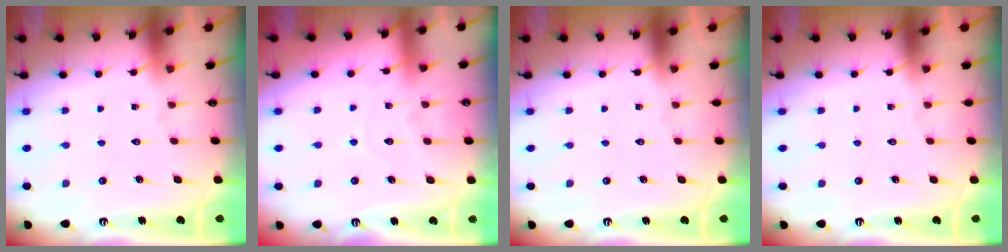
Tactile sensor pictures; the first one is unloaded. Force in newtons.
{"total": 6.0, "press": 5.9, "slide": 0.7}
{"total": 0.0}
{"total": 0.0}